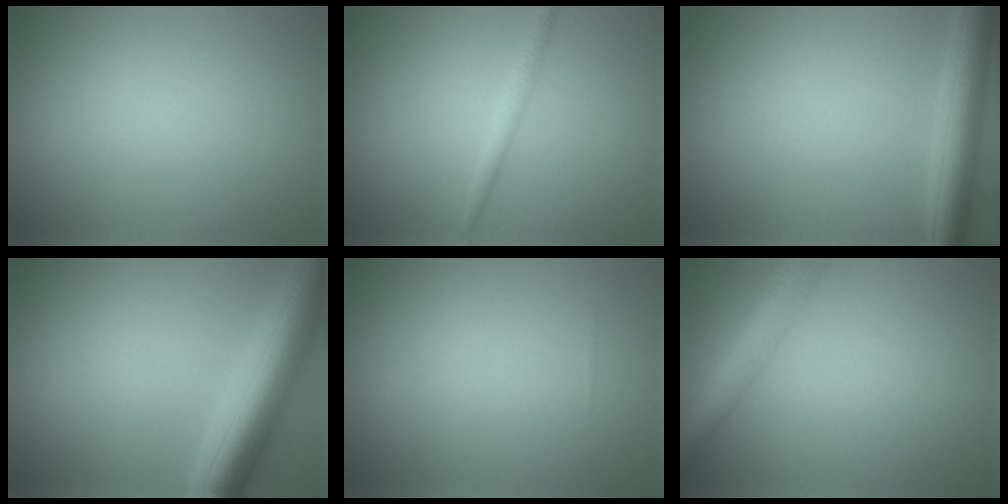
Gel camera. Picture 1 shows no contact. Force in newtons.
{"total": 1.4, "press": 1.4, "slide": 0.1}
{"total": 4.8, "press": 4.8, "slide": 0.2}
{"total": 8.5, "press": 8.5, "slide": 0.5}
{"total": 0.0}
{"total": 4.8, "press": 4.8, "slide": 0.1}